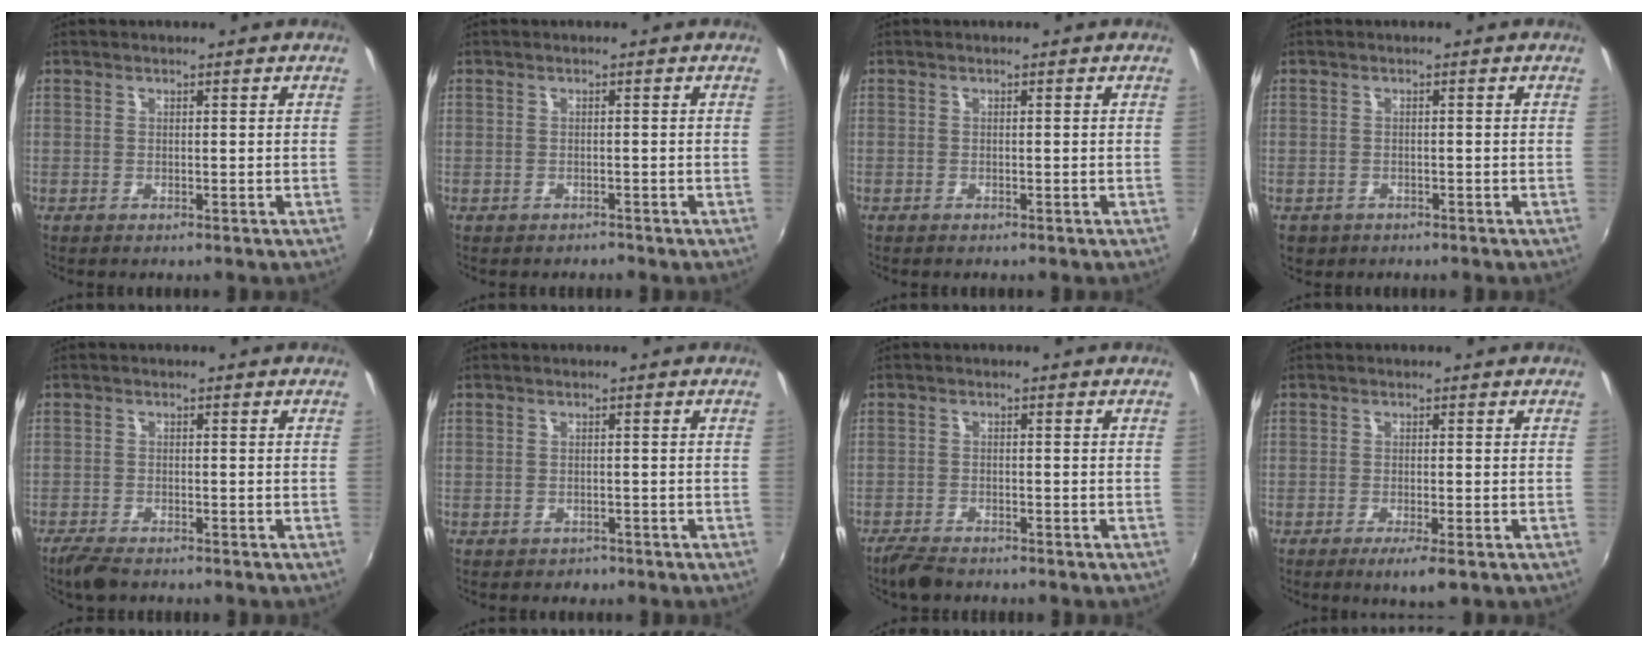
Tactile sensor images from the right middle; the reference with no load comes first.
{"total": 1.0, "force": [-0.9, 0.6, -0.1], "torque": [-0.003, 0.000, -0.012]}
{"total": 0.5, "force": [-0.4, 0.3, 0.0], "torque": [-0.002, 0.000, -0.008]}
{"total": 3.1, "force": [-1.4, 2.5, 1.1], "torque": [-0.029, -0.007, -0.018]}
{"total": 4.3, "force": [-3.6, 1.0, 2.1], "torque": [-0.056, -0.017, -0.069]}
{"total": 1.7, "force": [-1.0, 1.3, 0.3], "torque": [-0.010, -0.003, -0.011]}
{"total": 4.2, "force": [-3.8, 1.0, 1.6], "torque": [-0.048, -0.016, -0.072]}
{"total": 3.2, "force": [-1.8, 0.4, 2.6], "torque": [-0.052, -0.011, -0.031]}